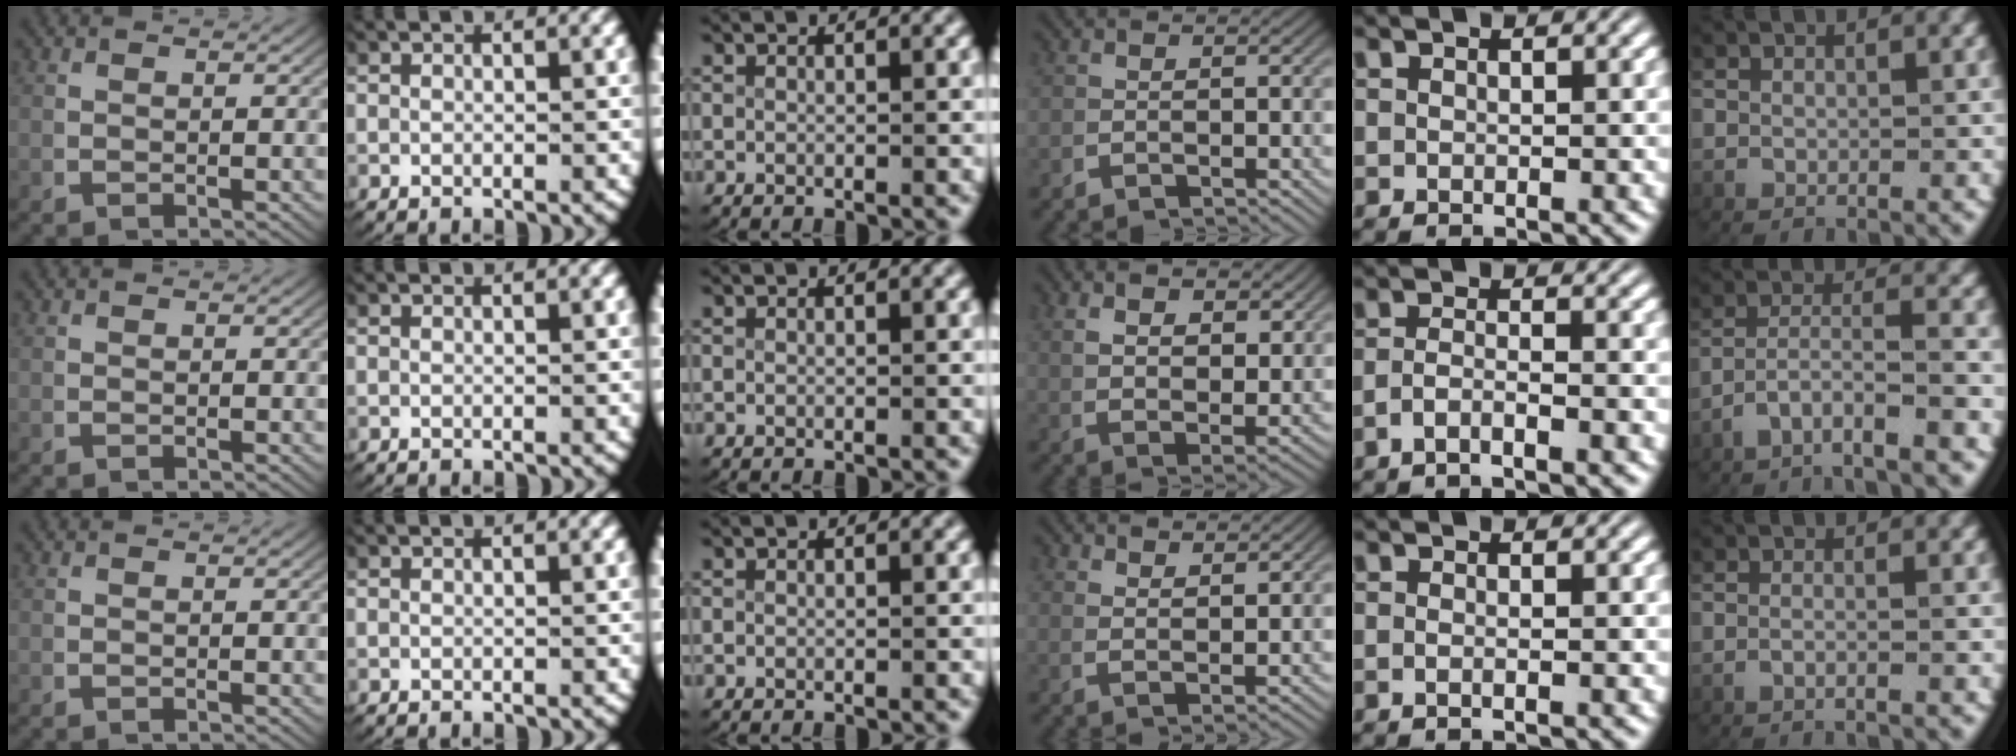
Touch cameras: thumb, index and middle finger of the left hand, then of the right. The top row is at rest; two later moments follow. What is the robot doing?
{"motion": "lift_and_place", "object": "towel"}